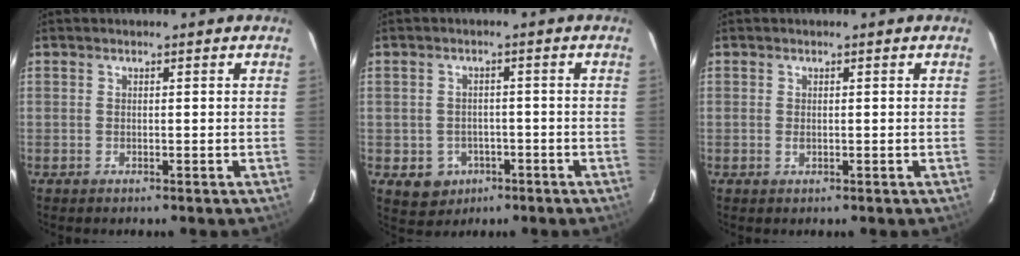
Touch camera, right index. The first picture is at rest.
{"total": 5.7, "force": [-2.3, 5.1, 1.5], "torque": [-0.039, 0.011, -0.018]}
{"total": 0.8, "force": [0.0, 0.5, 0.6], "torque": [-0.012, 0.000, 0.000]}